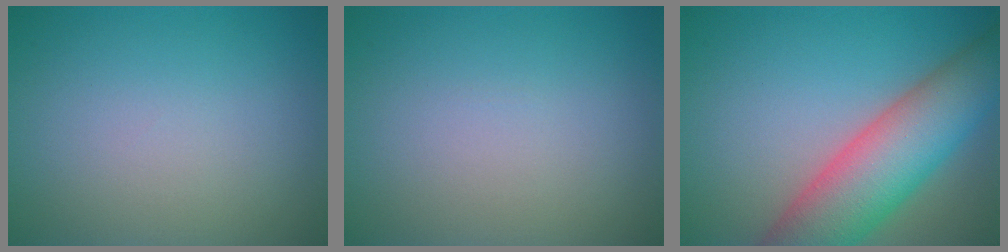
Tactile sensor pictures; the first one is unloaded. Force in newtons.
{"total": 0.0}
{"total": 9.9, "press": 9.9, "slide": 0.5}